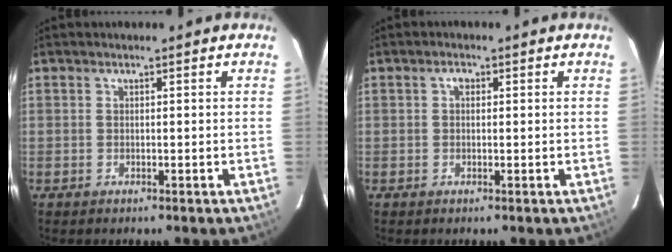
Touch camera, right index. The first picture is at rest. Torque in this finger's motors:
{"motor_torque": [0.16, -0.03, 0.03, 0.02]}